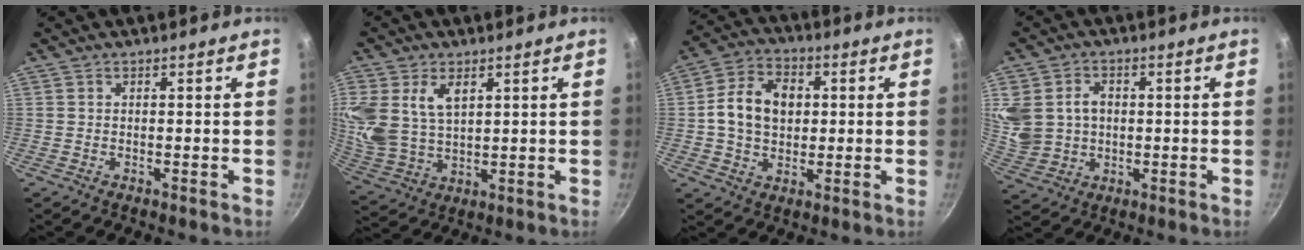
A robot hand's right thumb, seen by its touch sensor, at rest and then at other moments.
{"total": 14.4, "force": [5.1, 9.6, 9.4], "torque": [-0.206, -0.013, 0.112]}
{"total": 12.1, "force": [1.5, 8.8, 8.2], "torque": [-0.129, 0.014, 0.016]}
{"total": 12.9, "force": [1.9, 10.7, 6.9], "torque": [-0.144, 0.001, 0.044]}